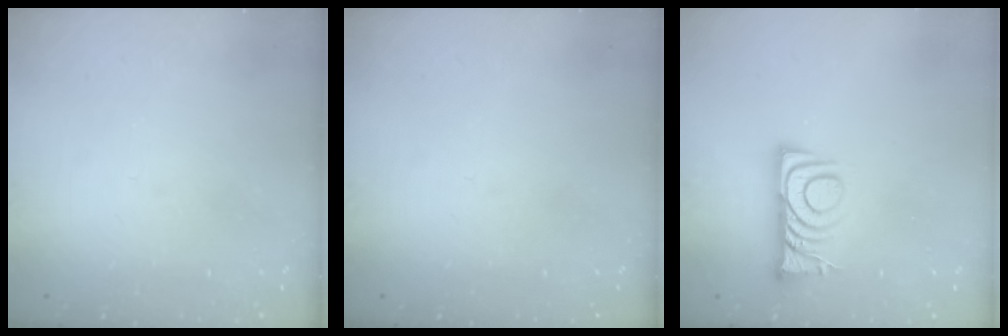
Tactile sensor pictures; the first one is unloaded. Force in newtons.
{"total": 0.0}
{"total": 7.3, "press": 7.2, "slide": 0.9}